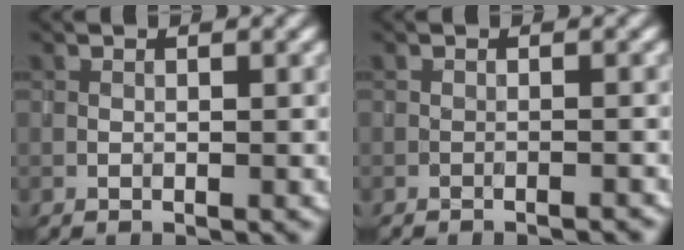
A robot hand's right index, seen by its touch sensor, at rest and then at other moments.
{"total": 1.7, "force": [-1.7, 0.0, 0.3], "torque": [0.002, 0.015, -0.018]}